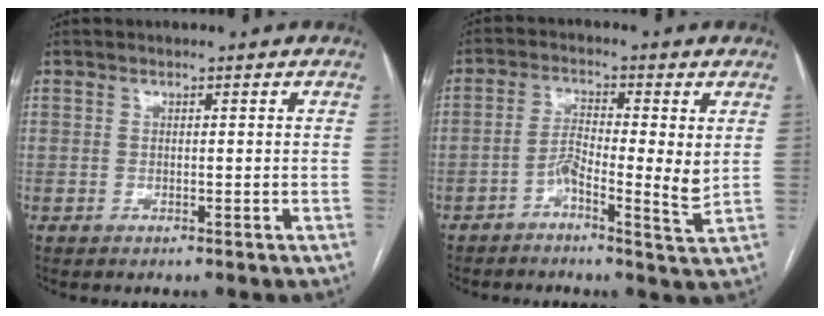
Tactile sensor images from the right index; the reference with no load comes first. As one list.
[{"total": 5.7, "force": [-0.9, 1.0, 5.6], "torque": [-0.102, 0.006, -0.023]}]